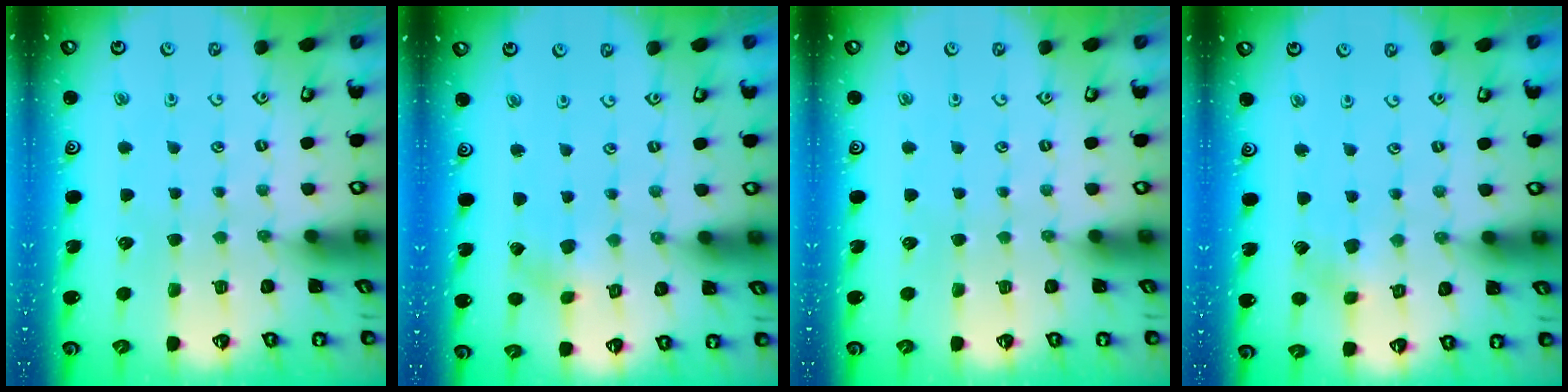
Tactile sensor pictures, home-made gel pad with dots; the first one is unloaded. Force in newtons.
{"total": 2.3, "press": 2.3, "slide": 0.3}
{"total": 0.0}
{"total": 4.0, "press": 3.9, "slide": 0.3}